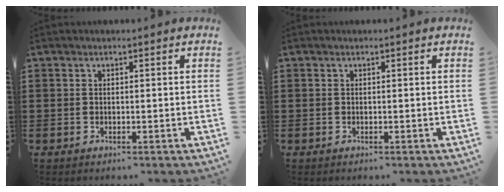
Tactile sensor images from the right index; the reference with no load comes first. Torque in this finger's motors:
{"motor_torque": [-0.30, 0.48, 0.00, 0.00]}